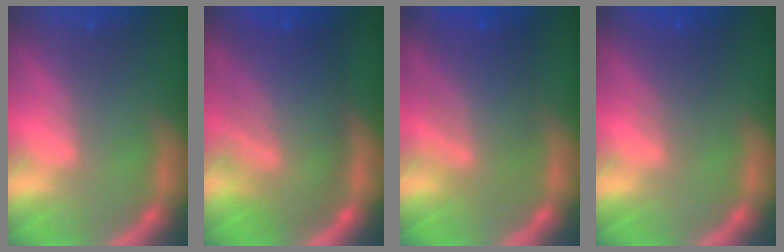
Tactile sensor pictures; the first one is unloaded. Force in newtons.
{"total": 10.1}
{"total": 6.5}
{"total": 2.5}